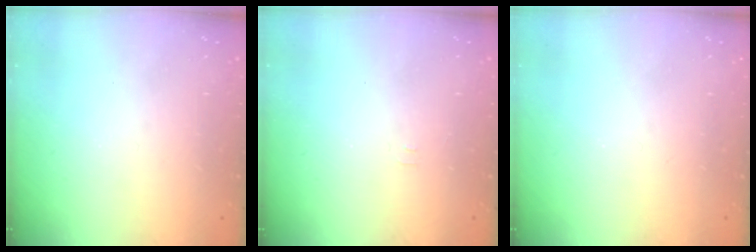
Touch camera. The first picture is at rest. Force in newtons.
{"total": 3.4, "press": 3.3, "slide": 0.4}
{"total": 2.2, "press": 2.1, "slide": 0.4}